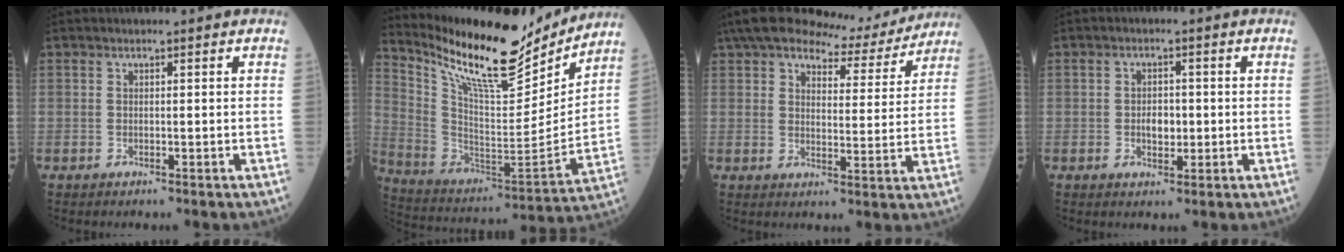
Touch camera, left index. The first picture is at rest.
{"total": 20.0, "force": [17.1, 3.7, 9.8], "torque": [-0.187, -0.029, 0.288]}
{"total": 12.7, "force": [11.6, 2.7, 4.5], "torque": [-0.067, 0.003, 0.158]}
{"total": 3.0, "force": [-0.6, 1.8, 2.3], "torque": [-0.036, 0.000, -0.010]}